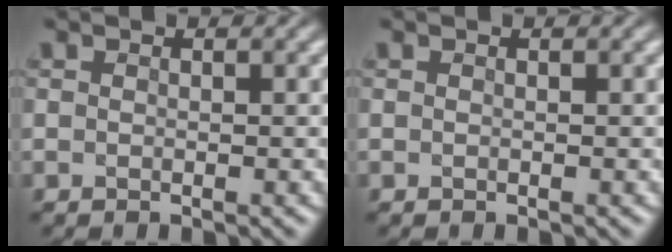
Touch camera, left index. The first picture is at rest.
{"total": 0.0}